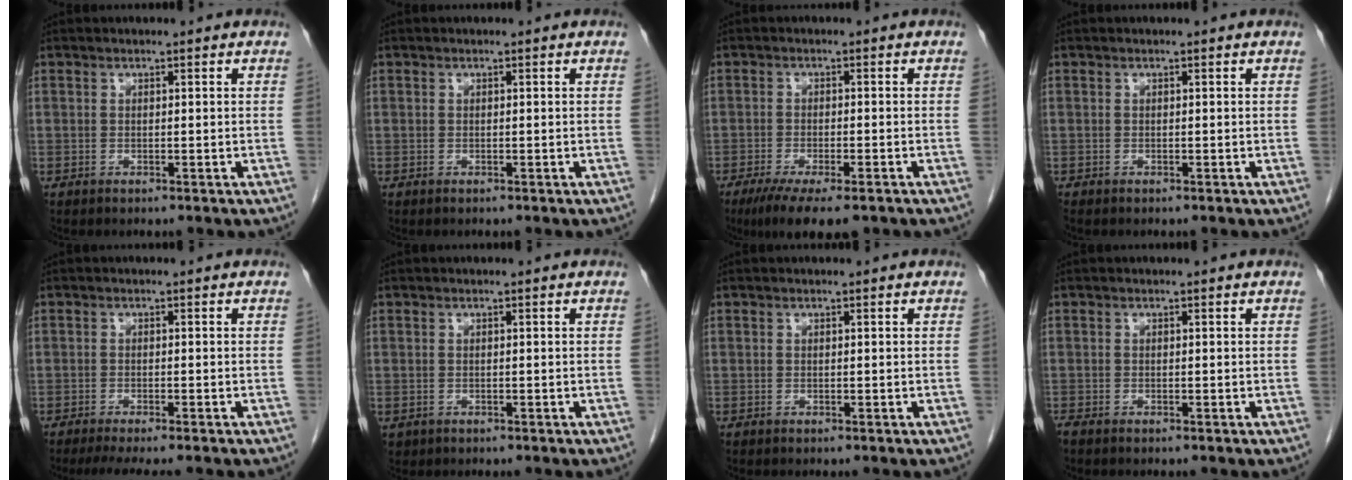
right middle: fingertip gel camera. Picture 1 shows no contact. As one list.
[{"total": 0.0}, {"total": 9.6, "force": [-6.8, 2.1, 6.4], "torque": [-0.094, -0.019, -0.104]}, {"total": 0.0}, {"total": 5.9, "force": [-4.8, 0.4, 3.3], "torque": [-0.043, -0.013, -0.074]}, {"total": 0.6, "force": [-0.2, 0.6, 0.1], "torque": [-0.004, 0.003, 0.002]}, {"total": 0.0}, {"total": 0.8, "force": [-0.7, -0.2, 0.4], "torque": [-0.005, -0.001, -0.009]}]